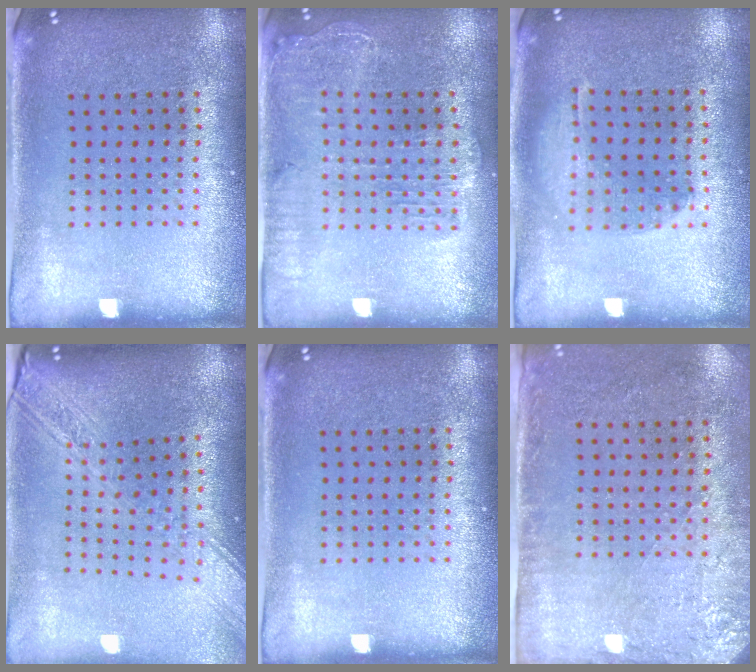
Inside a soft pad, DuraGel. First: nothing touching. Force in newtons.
{"total": 1.7, "press": 1.6, "slide": 0.6}
{"total": 1.3, "press": 1.2, "slide": 0.4}
{"total": 2.7, "press": 2.1, "slide": 1.6}
{"total": 0.0}
{"total": 2.8, "press": 2.3, "slide": 1.6}